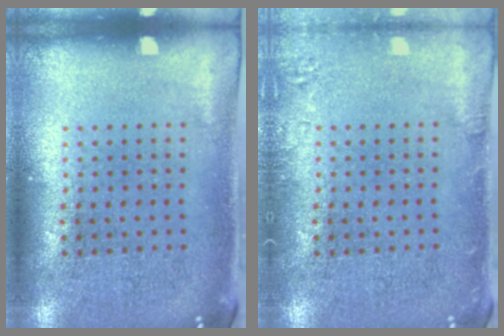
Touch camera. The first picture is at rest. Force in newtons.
{"total": 1.5, "press": 1.5, "slide": 0.2}